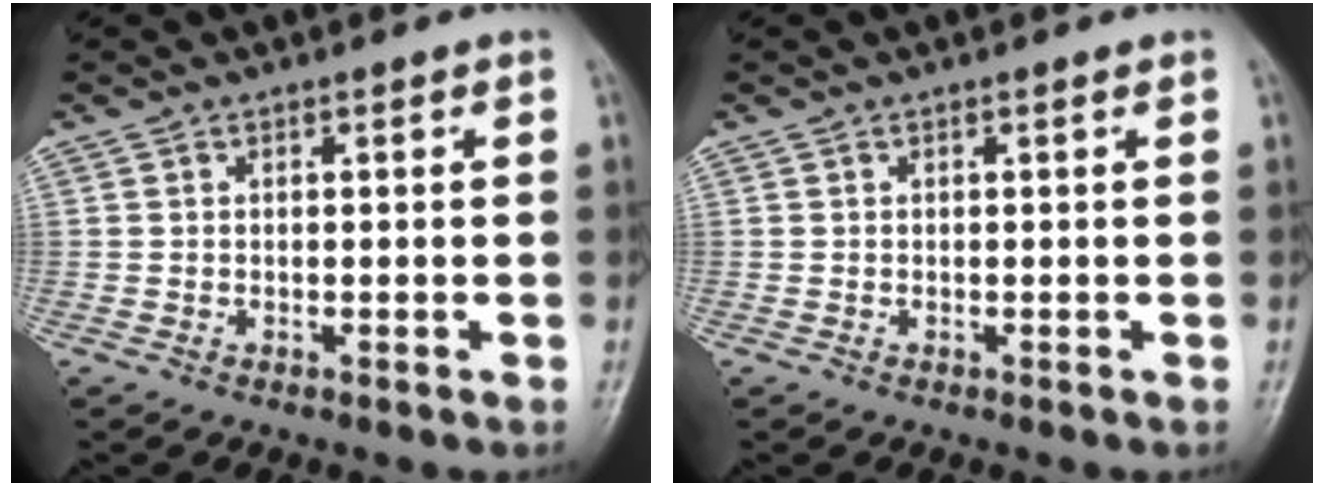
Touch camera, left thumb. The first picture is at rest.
{"total": 0.0}